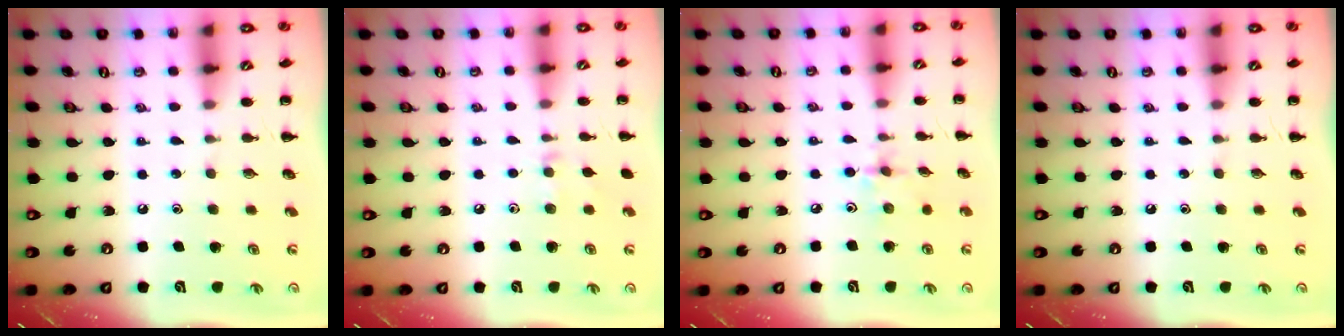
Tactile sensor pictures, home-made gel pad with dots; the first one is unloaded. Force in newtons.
{"total": 6.2, "press": 6.0, "slide": 1.8}
{"total": 2.7, "press": 2.7, "slide": 0.5}
{"total": 0.0}